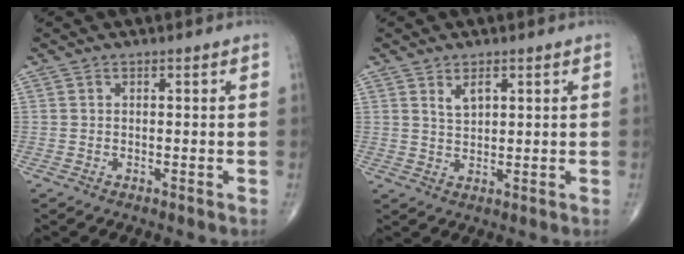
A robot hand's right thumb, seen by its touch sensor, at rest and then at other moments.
{"total": 3.2, "force": [1.6, 1.6, 2.2], "torque": [-0.034, -0.010, 0.033]}